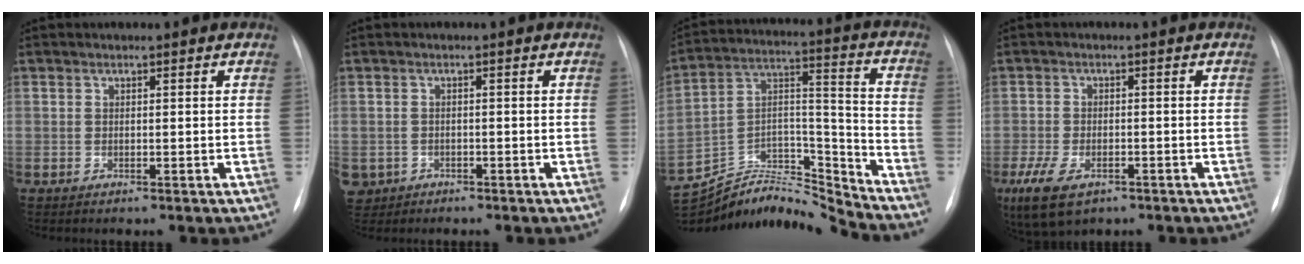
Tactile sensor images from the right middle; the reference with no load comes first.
{"total": 4.4, "force": [-2.4, 3.7, 0.6], "torque": [-0.015, 0.004, -0.038]}
{"total": 17.6, "force": [-17.5, 0.4, 2.0], "torque": [-0.042, 0.056, -0.307]}
{"total": 7.4, "force": [-4.2, 3.7, 4.8], "torque": [-0.104, -0.013, -0.069]}